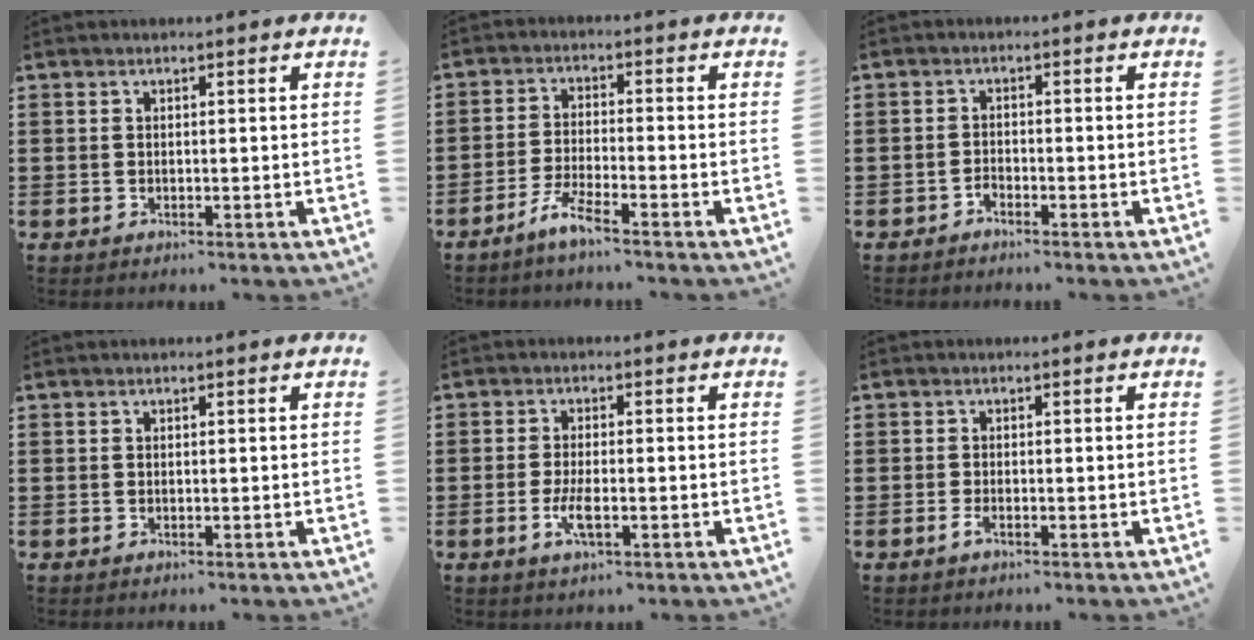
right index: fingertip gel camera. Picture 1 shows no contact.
{"total": 3.9, "force": [-3.2, -0.2, 2.3], "torque": [-0.062, -0.008, -0.066]}
{"total": 1.2, "force": [-1.2, 0.4, 0.1], "torque": [-0.006, 0.003, -0.025]}
{"total": 0.0}
{"total": 3.8, "force": [-1.1, 1.1, 3.4], "torque": [-0.071, -0.003, -0.023]}
{"total": 1.1, "force": [-0.7, 0.4, 0.8], "torque": [-0.023, -0.006, -0.014]}